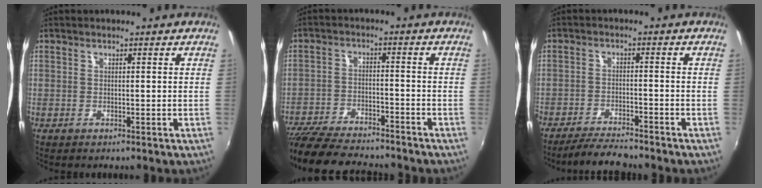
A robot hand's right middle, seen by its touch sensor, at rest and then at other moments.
{"total": 15.6, "force": [-13.7, 3.4, 6.6], "torque": [-0.147, -0.026, -0.220]}
{"total": 7.0, "force": [-6.5, 0.7, 2.7], "torque": [-0.071, -0.010, -0.108]}